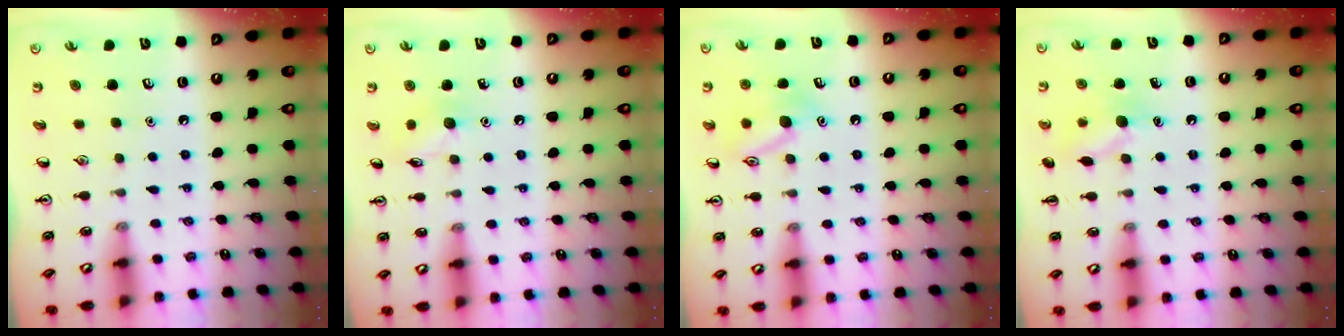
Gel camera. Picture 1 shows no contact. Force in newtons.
{"total": 6.1, "press": 5.9, "slide": 1.4}
{"total": 10.9, "press": 10.9, "slide": 0.7}
{"total": 9.4, "press": 9.3, "slide": 1.5}